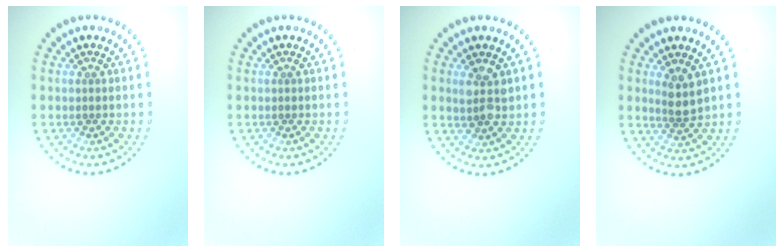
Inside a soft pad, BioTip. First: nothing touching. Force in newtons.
{"total": 0.0}
{"total": 2.3, "press": 2.1, "slide": 0.8}
{"total": 2.2, "press": 1.8, "slide": 1.2}